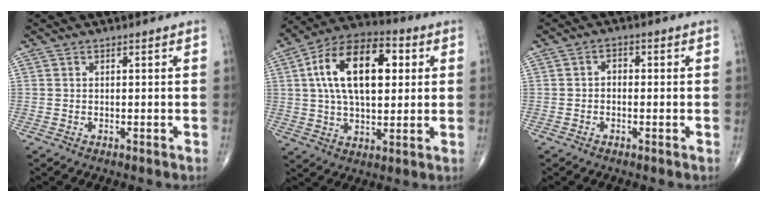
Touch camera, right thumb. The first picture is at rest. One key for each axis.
{"total": 18.6, "fx": 4.0, "fy": 10.0, "fz": 15.1, "tx": -0.241, "ty": 0.016, "tz": 0.060}
{"total": 1.8, "fx": -0.4, "fy": 1.4, "fz": 1.2, "tx": -0.007, "ty": 0.011, "tz": -0.014}